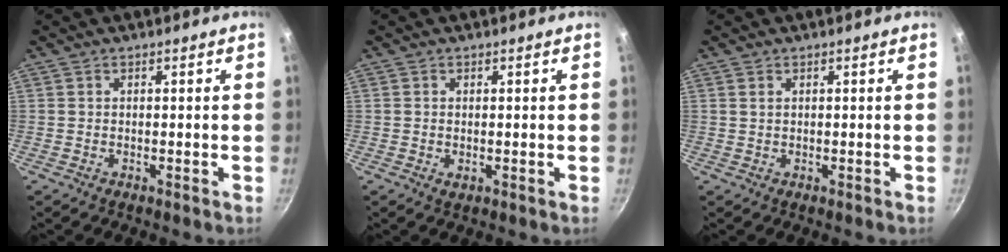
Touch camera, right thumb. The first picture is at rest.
{"total": 0.9, "force": [0.0, 0.5, 0.7], "torque": [-0.011, -0.002, 0.001]}
{"total": 0.7, "force": [0.4, 0.4, 0.5], "torque": [-0.010, 0.001, 0.009]}